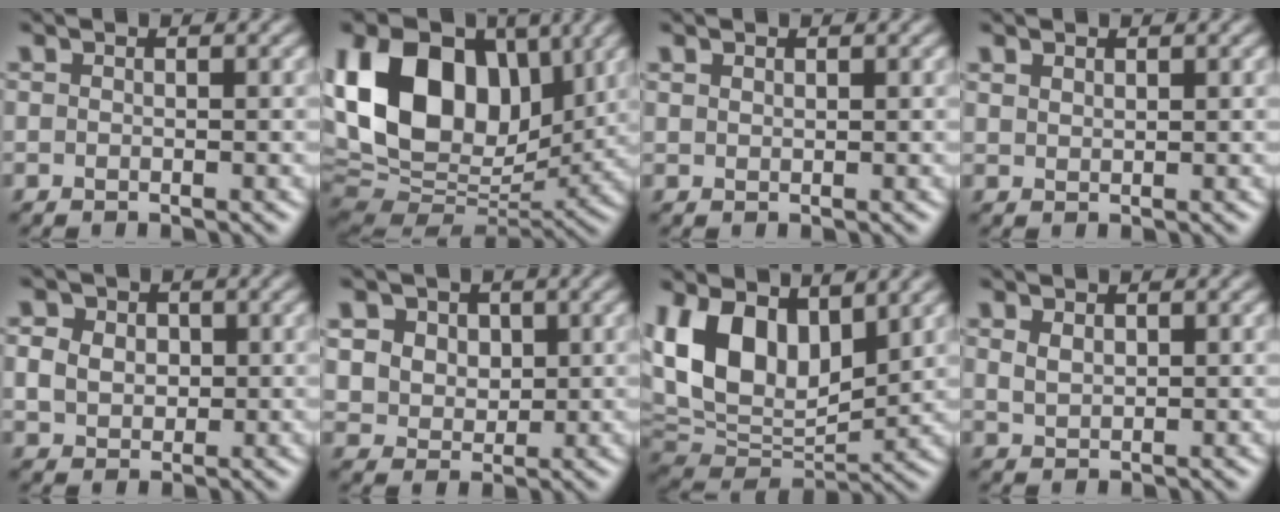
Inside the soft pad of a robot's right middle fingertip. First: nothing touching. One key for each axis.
{"total": 16.2, "fx": 4.5, "fy": 10.6, "fz": 11.4, "tx": -0.221, "ty": 0.031, "tz": 0.075}
{"total": 0.6, "fx": 0.5, "fy": 0.3, "fz": 0.0, "tx": -0.003, "ty": 0.002, "tz": 0.014}
{"total": 0.9, "fx": 0.8, "fy": 0.4, "fz": 0.2, "tx": -0.007, "ty": 0.002, "tz": 0.020}
{"total": 4.3, "fx": 1.1, "fy": 3.6, "fz": 2.1, "tx": -0.038, "ty": 0.021, "tz": 0.009}
{"total": 6.8, "fx": 3.0, "fy": 5.3, "fz": 3.0, "tx": -0.069, "ty": 0.020, "tz": 0.043}
{"total": 10.2, "fx": 3.8, "fy": 6.3, "fz": 7.1, "tx": -0.151, "ty": 0.001, "tz": 0.066}
{"total": 1.2, "fx": 0.6, "fy": 0.8, "fz": 0.7, "tx": -0.017, "ty": 0.001, "tz": 0.016}